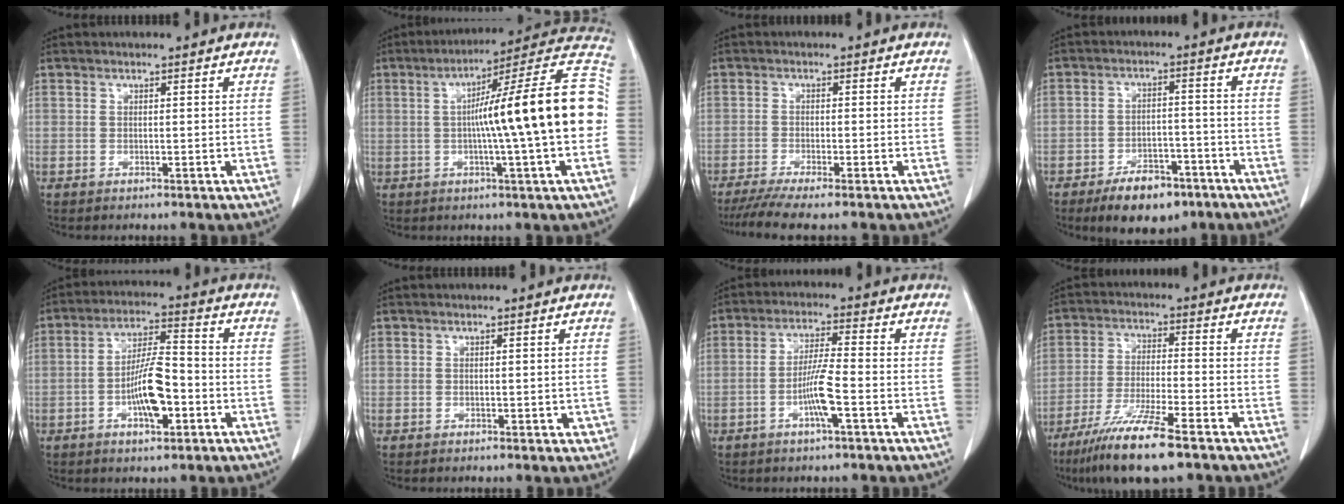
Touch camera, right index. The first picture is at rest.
{"total": 22.1, "force": [-0.2, 0.1, 22.1], "torque": [-0.265, 0.035, -0.014]}
{"total": 5.5, "force": [-4.4, -0.5, 3.2], "torque": [-0.051, -0.016, -0.077]}
{"total": 8.7, "force": [-5.9, 4.0, 5.0], "torque": [-0.080, 0.000, -0.094]}
{"total": 9.0, "force": [-2.7, 2.4, 8.2], "torque": [-0.156, 0.008, -0.049]}
{"total": 1.5, "force": [-0.2, 0.8, 1.3], "torque": [-0.014, 0.002, 0.002]}
{"total": 6.1, "force": [-2.2, -0.1, 5.7], "torque": [-0.114, -0.001, -0.042]}
{"total": 11.4, "force": [-7.8, 0.5, 8.3], "torque": [-0.161, -0.033, -0.141]}